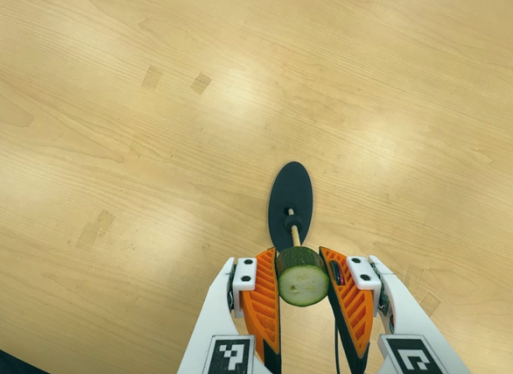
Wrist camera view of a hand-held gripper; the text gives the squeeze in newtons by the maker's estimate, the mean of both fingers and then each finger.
{"total": 10.7, "left": 10.0, "right": 11.4}